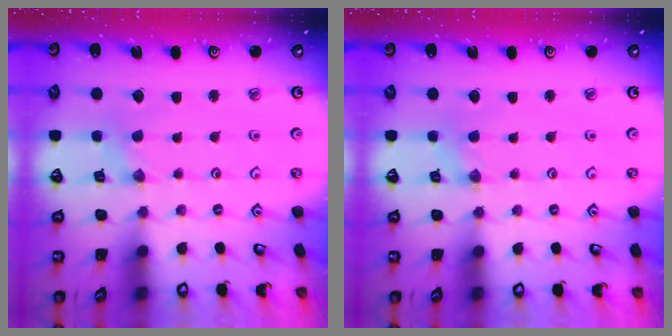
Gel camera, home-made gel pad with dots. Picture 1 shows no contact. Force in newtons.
{"total": 1.3, "press": 1.3, "slide": 0.2}